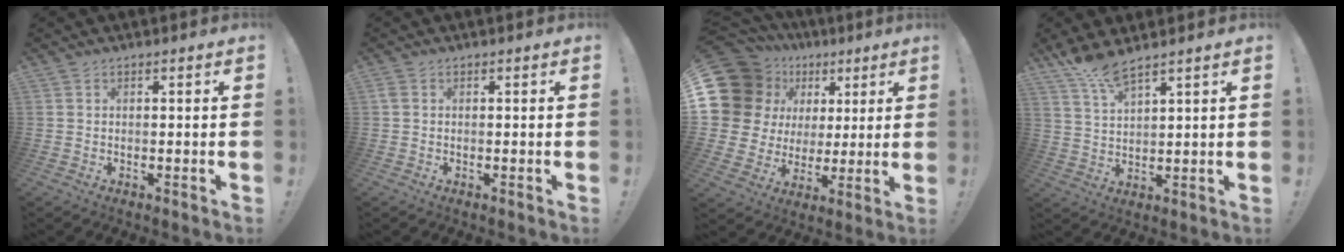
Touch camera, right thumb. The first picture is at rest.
{"total": 1.0, "force": [0.1, 0.7, 0.7], "torque": [-0.017, 0.004, 0.003]}
{"total": 16.3, "force": [5.7, 13.5, 7.2], "torque": [-0.128, -0.033, 0.133]}
{"total": 6.9, "force": [5.7, 0.8, 3.8], "torque": [-0.081, -0.031, 0.103]}